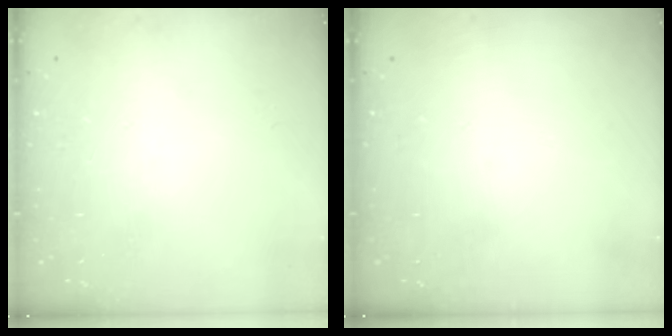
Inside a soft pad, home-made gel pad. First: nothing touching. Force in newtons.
{"total": 0.0}